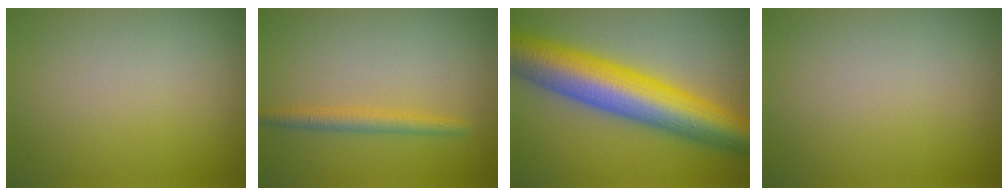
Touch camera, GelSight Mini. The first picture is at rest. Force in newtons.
{"total": 1.9, "press": 1.9, "slide": 0.2}
{"total": 11.3, "press": 11.3, "slide": 0.1}
{"total": 0.0}